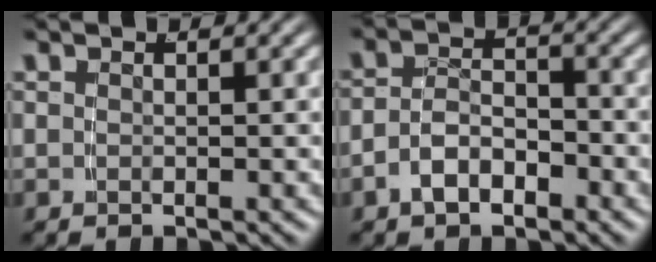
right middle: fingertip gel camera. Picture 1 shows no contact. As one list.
[{"total": 4.0, "force": [-2.3, 2.5, 2.0], "torque": [-0.028, -0.003, -0.042]}]